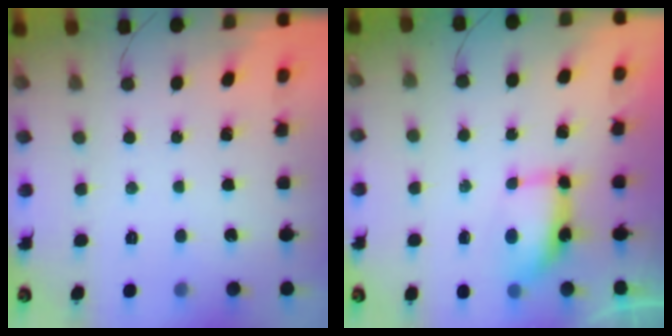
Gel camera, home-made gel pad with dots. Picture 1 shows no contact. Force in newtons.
{"total": 7.3, "press": 7.3, "slide": 0.7}